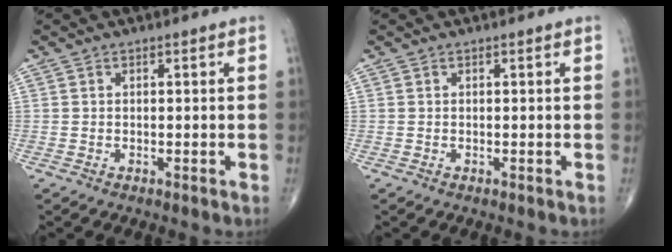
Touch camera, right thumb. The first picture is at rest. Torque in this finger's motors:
{"motor_torque": [0.00, 0.00, -0.01, -0.01, 0.00]}